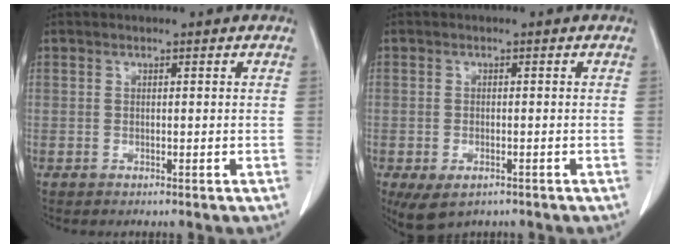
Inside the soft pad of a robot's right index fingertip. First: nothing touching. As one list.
[{"total": 4.7, "force": [-2.7, 2.5, 3.0], "torque": [-0.055, -0.009, -0.034]}]